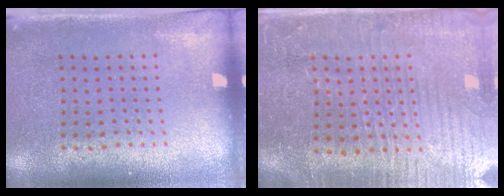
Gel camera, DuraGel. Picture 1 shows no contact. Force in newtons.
{"total": 4.2, "press": 3.9, "slide": 1.4}